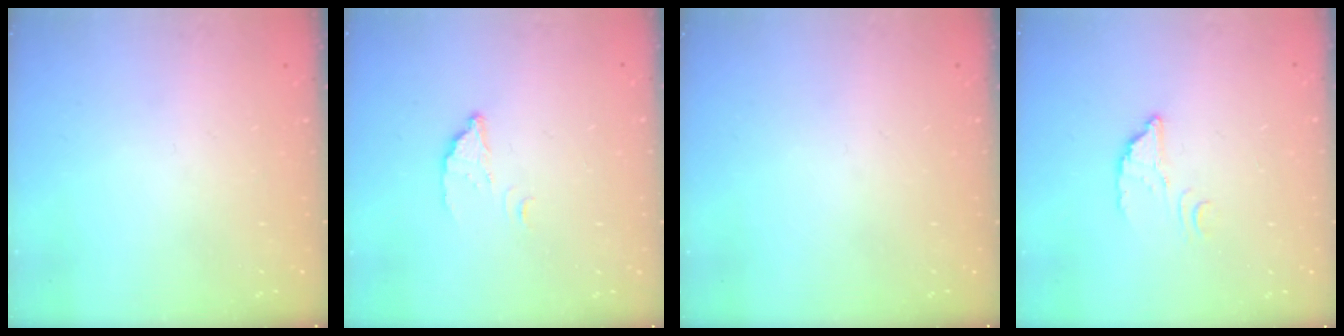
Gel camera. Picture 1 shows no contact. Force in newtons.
{"total": 2.8, "press": 2.7, "slide": 0.2}
{"total": 0.0}
{"total": 3.4, "press": 3.4, "slide": 0.2}